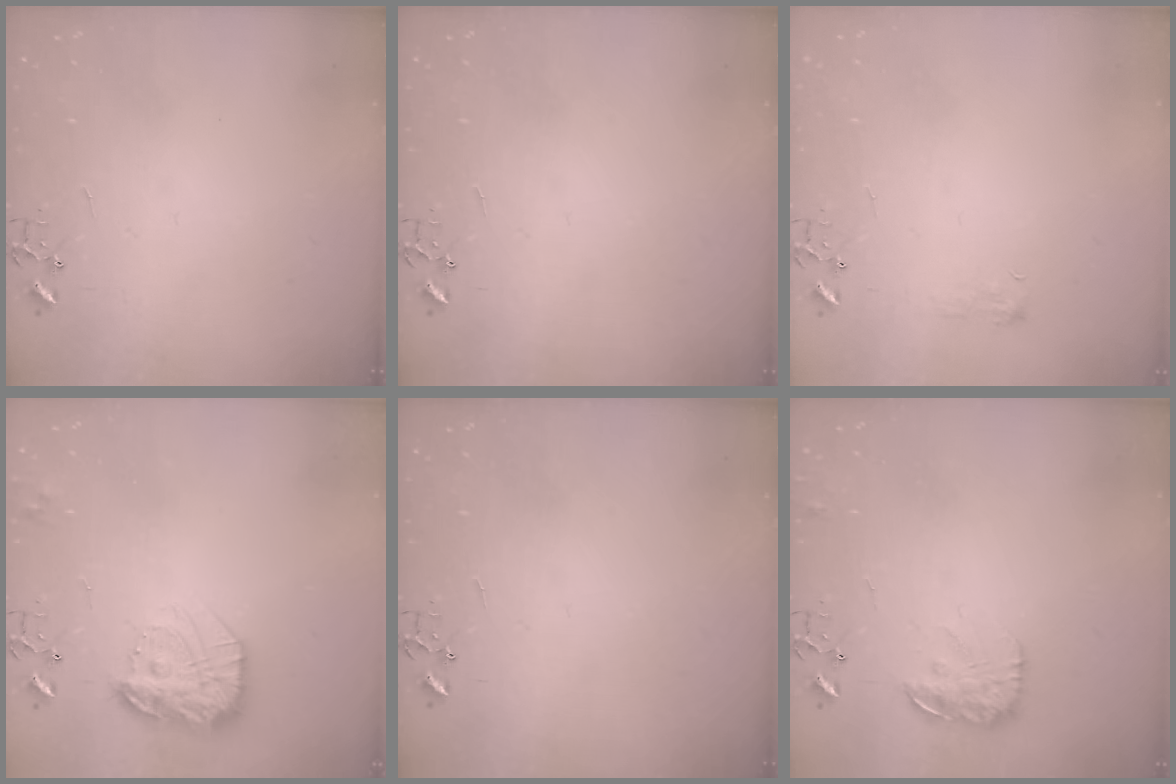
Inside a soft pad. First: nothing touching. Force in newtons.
{"total": 0.0}
{"total": 6.0, "press": 6.0, "slide": 0.6}
{"total": 17.5, "press": 17.5, "slide": 1.4}
{"total": 0.0}
{"total": 12.1, "press": 12.1, "slide": 0.5}